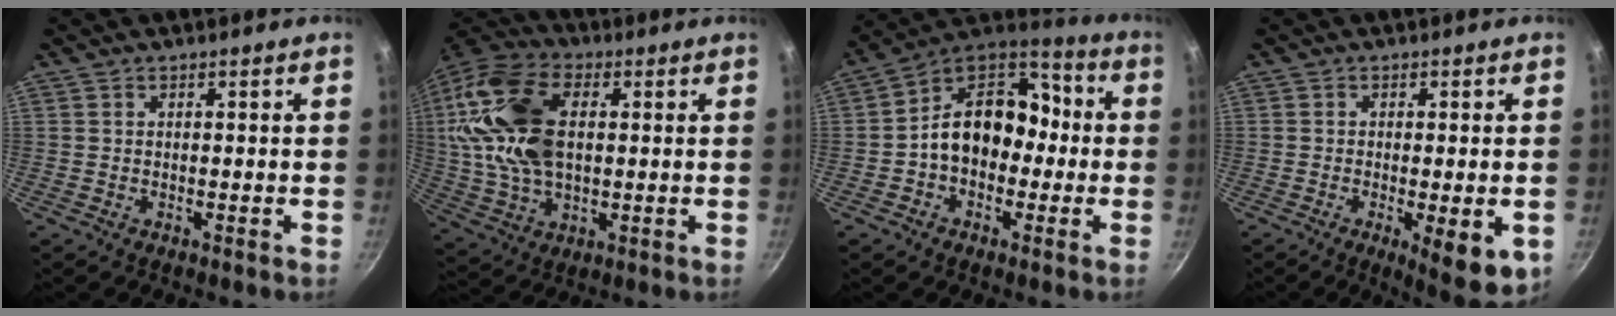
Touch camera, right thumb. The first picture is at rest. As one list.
[{"total": 20.4, "force": [2.9, 11.7, 16.5], "torque": [-0.346, 0.007, 0.050]}, {"total": 15.9, "force": [-1.1, 11.2, 11.2], "torque": [-0.139, 0.050, -0.031]}, {"total": 8.8, "force": [-2.6, 2.5, 8.1], "torque": [-0.107, -0.018, -0.033]}]